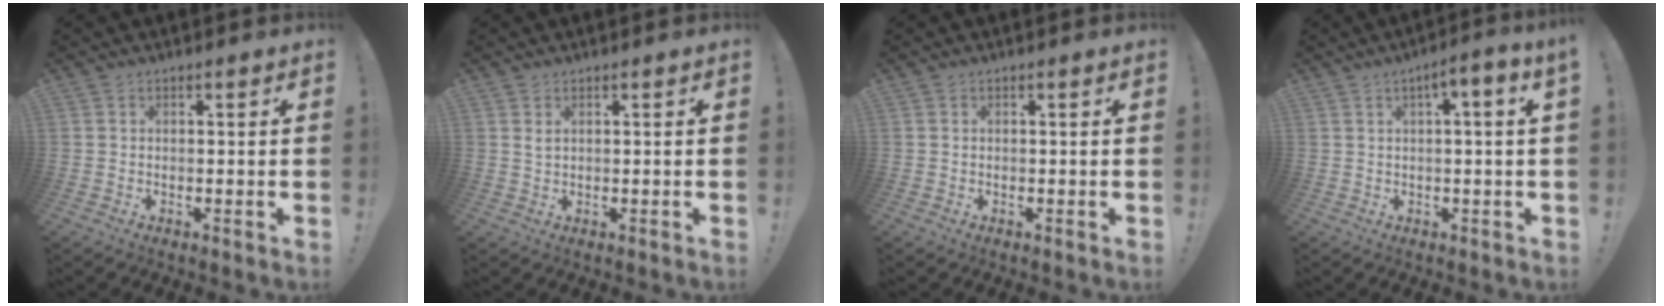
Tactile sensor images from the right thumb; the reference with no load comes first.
{"total": 1.3, "force": [0.6, 0.5, 1.1], "torque": [-0.015, -0.001, 0.008]}
{"total": 0.0}
{"total": 4.5, "force": [0.7, -0.2, 4.4], "torque": [-0.068, -0.006, 0.008]}